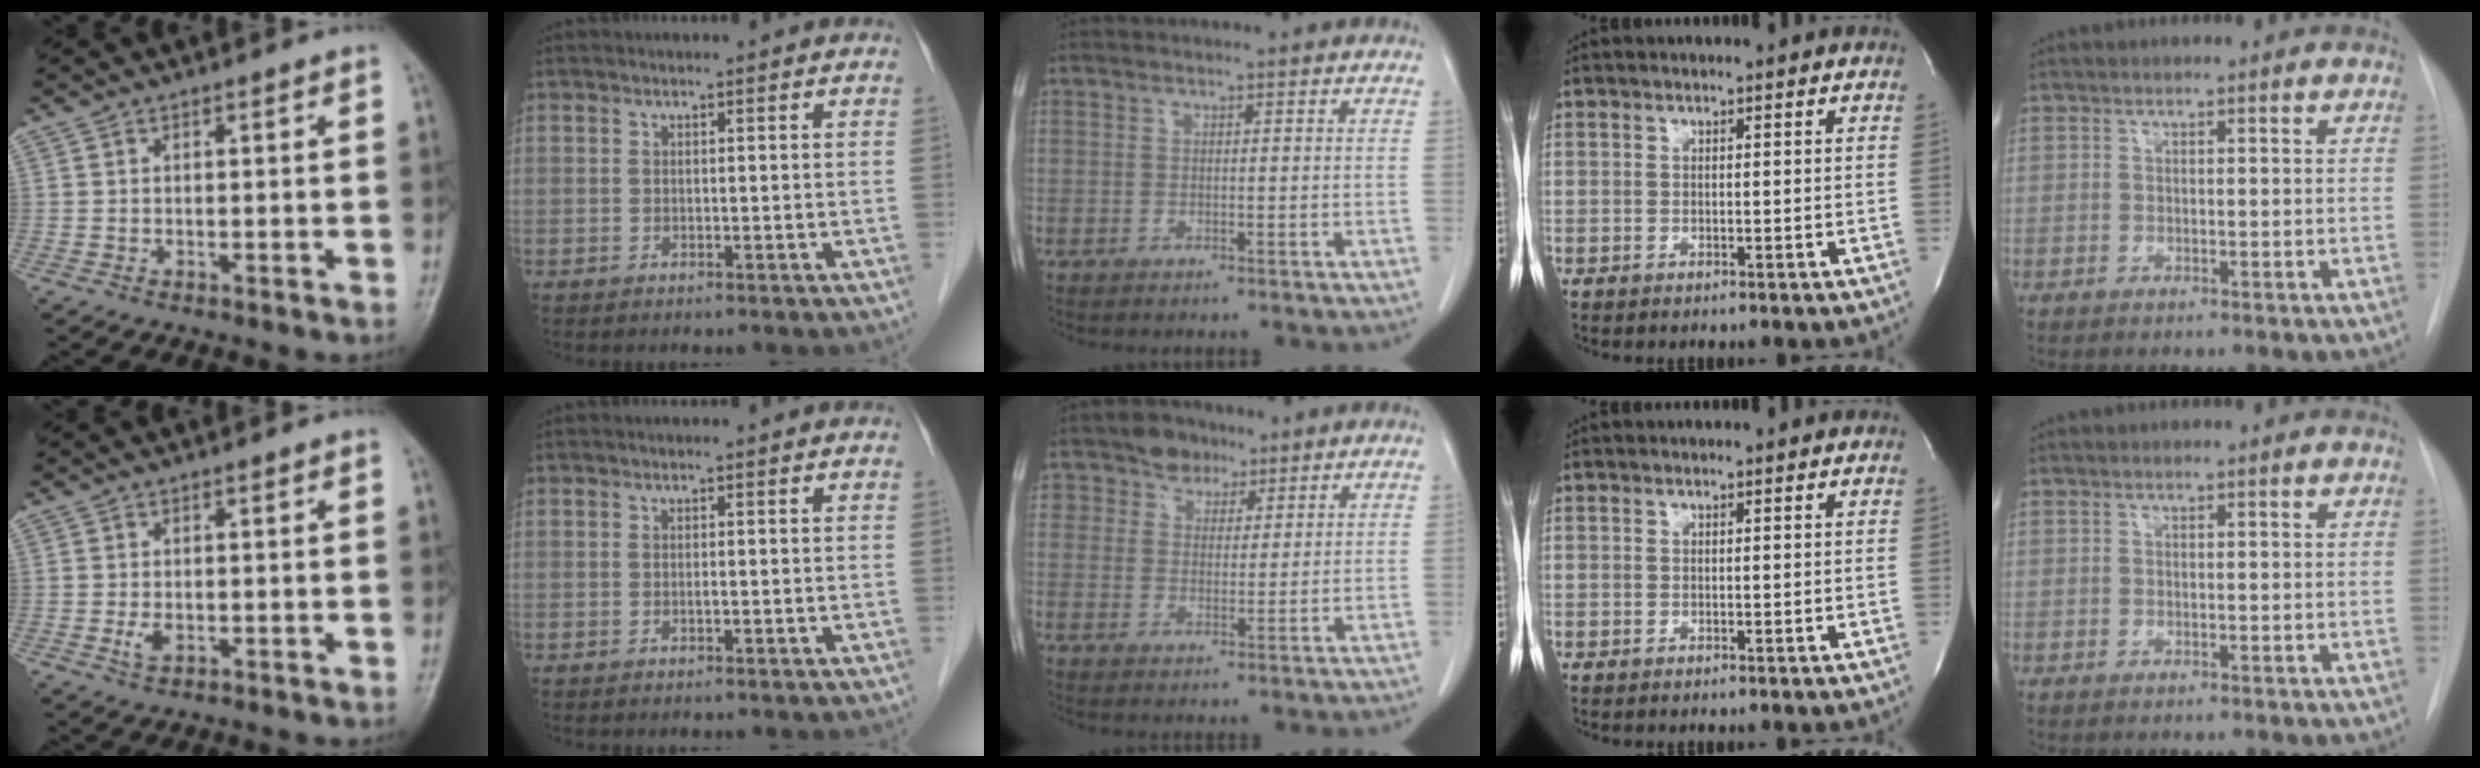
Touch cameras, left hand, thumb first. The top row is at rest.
{"thumb": {"total": 2.3, "force": [-0.5, 1.4, 1.8], "torque": [-0.035, -0.003, -0.008]}, "index": {"total": 0.8, "force": [-0.8, -0.1, 0.2], "torque": [-0.004, -0.006, -0.013]}, "middle": {"total": 4.5, "force": [3.1, 3.1, 1.0], "torque": [-0.016, 0.005, 0.052]}}